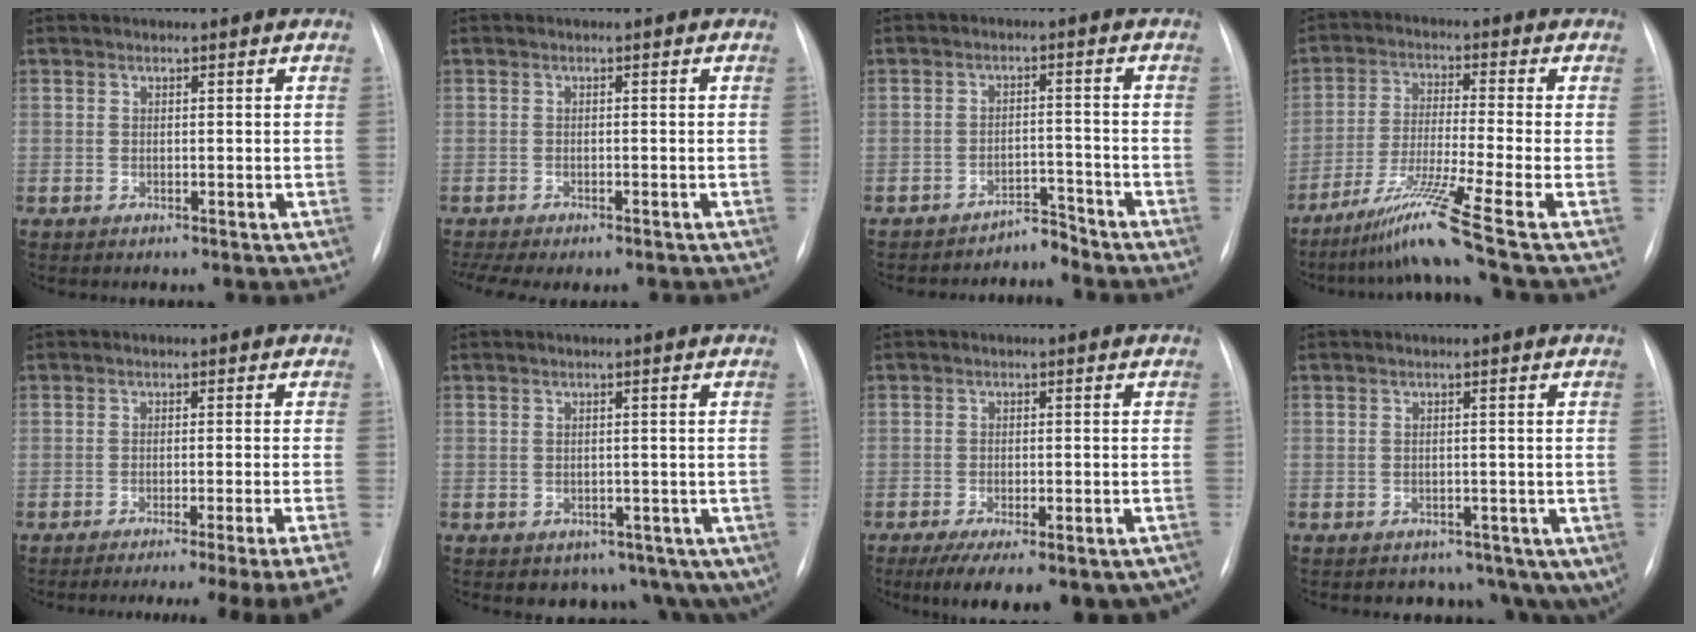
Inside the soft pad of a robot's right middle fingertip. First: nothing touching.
{"total": 8.1, "force": [-6.5, 2.4, 4.1], "torque": [-0.065, 0.007, -0.092]}
{"total": 3.2, "force": [-3.2, 0.0, -0.7], "torque": [0.020, 0.001, -0.049]}
{"total": 10.7, "force": [-7.1, -3.0, 7.5], "torque": [-0.143, -0.037, -0.129]}
{"total": 13.2, "force": [-11.0, -2.8, 6.7], "torque": [-0.053, -0.027, -0.143]}
{"total": 8.5, "force": [-4.7, 5.8, 4.1], "torque": [-0.031, 0.014, -0.057]}
{"total": 18.0, "force": [-13.3, 6.1, 10.4], "torque": [-0.122, -0.005, -0.167]}
{"total": 8.2, "force": [-5.0, 5.7, 3.3], "torque": [-0.030, 0.011, -0.057]}